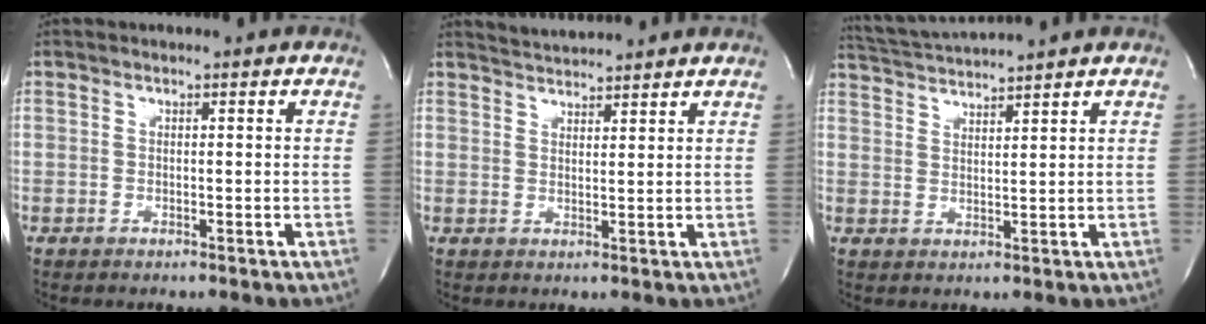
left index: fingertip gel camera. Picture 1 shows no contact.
{"total": 4.8, "force": [4.8, -0.2, 0.5], "torque": [-0.018, 0.022, 0.078]}
{"total": 7.0, "force": [6.6, -1.6, 1.4], "torque": [-0.035, 0.013, 0.118]}